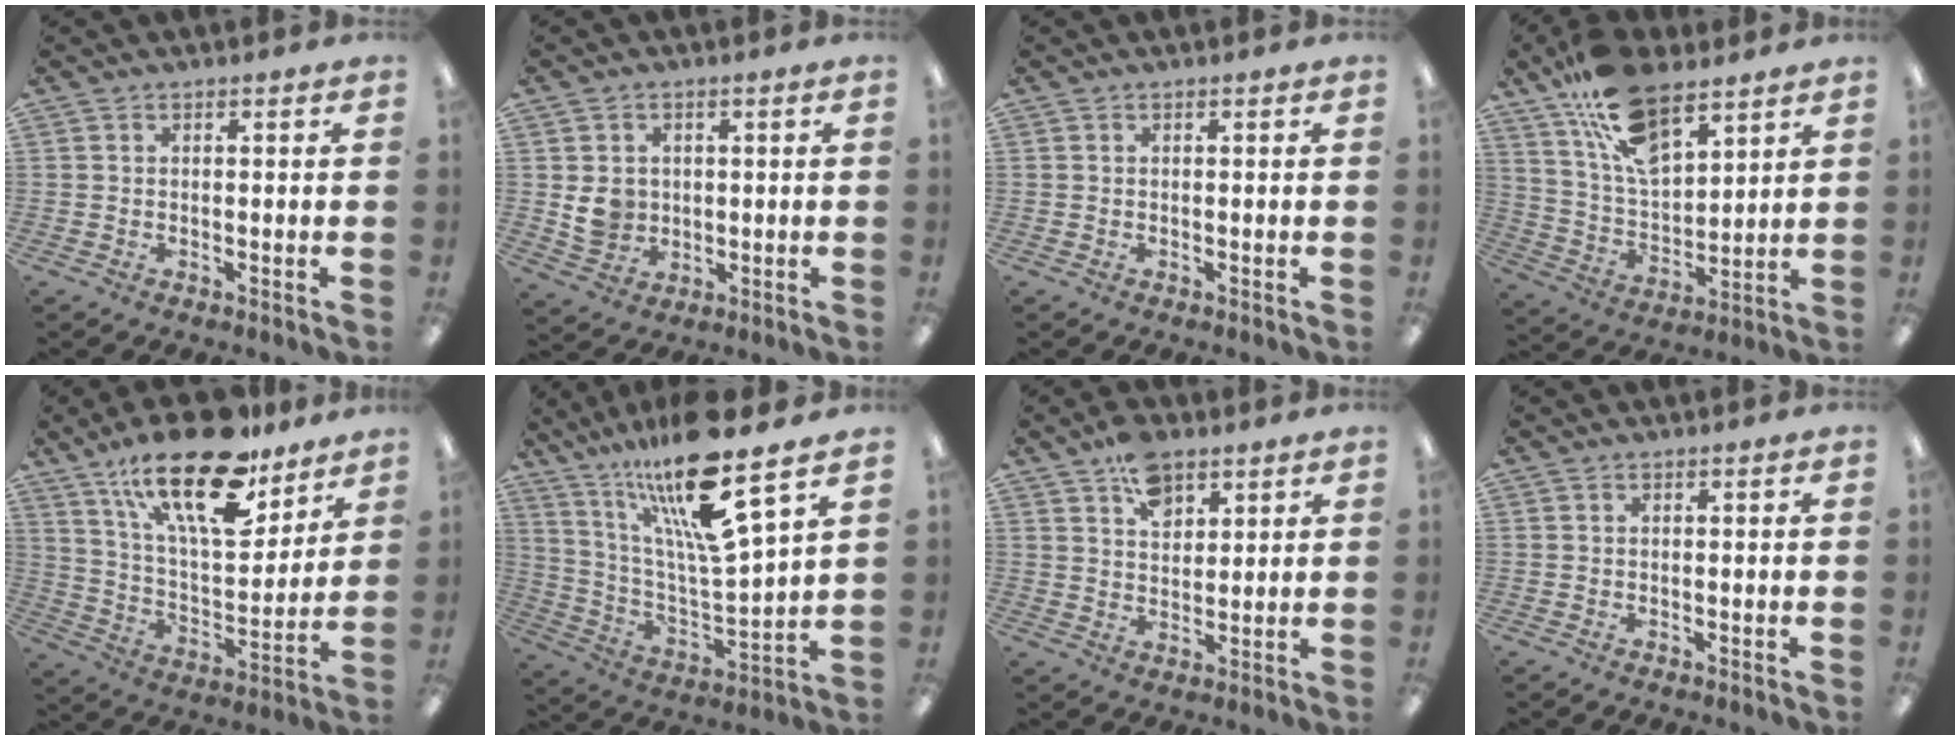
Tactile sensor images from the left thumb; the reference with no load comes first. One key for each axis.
{"total": 5.5, "fx": 0.7, "fy": 4.9, "fz": 2.4, "tx": -0.028, "ty": 0.003, "tz": 0.014}
{"total": 0.0}
{"total": 17.0, "fx": 11.4, "fy": 7.6, "fz": 10.0, "tx": -0.185, "ty": -0.049, "tz": 0.207}
{"total": 24.3, "fx": 15.9, "fy": 9.7, "fz": 15.7, "tx": -0.256, "ty": -0.090, "tz": 0.271}
{"total": 20.1, "fx": 14.9, "fy": 2.6, "fz": 13.3, "tx": -0.258, "ty": -0.092, "tz": 0.240}
{"total": 7.8, "fx": 5.0, "fy": 4.5, "fz": 3.9, "tx": -0.061, "ty": -0.019, "tz": 0.088}
{"total": 0.0}